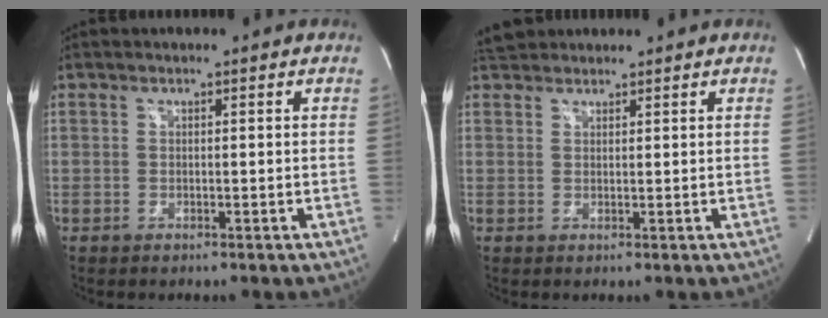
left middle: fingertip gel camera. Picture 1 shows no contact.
{"total": 3.0, "force": [2.7, 1.2, 0.1], "torque": [-0.010, 0.020, 0.049]}